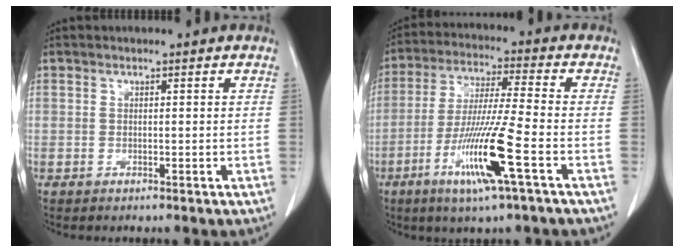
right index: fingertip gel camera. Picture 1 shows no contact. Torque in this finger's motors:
{"motor_torque": [2.01, -0.13, 0.99, 0.21]}